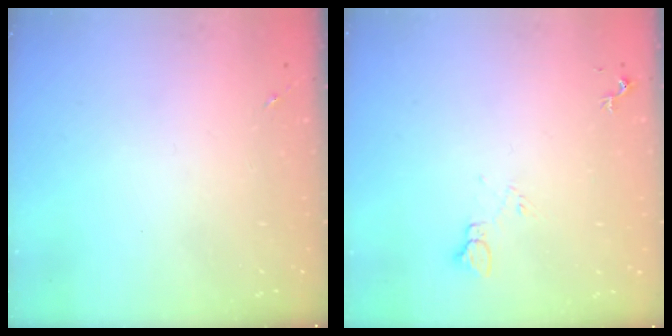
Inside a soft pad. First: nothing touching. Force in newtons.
{"total": 4.6, "press": 4.6, "slide": 0.6}